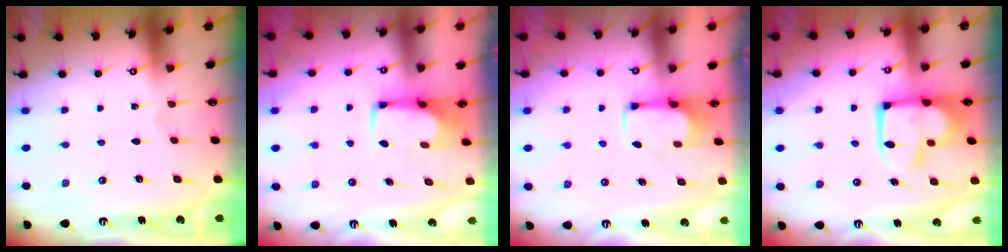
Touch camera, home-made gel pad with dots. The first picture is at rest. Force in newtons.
{"total": 0.8, "press": 0.7, "slide": 0.4}
{"total": 2.3, "press": 2.2, "slide": 0.9}
{"total": 10.6, "press": 10.5, "slide": 1.2}